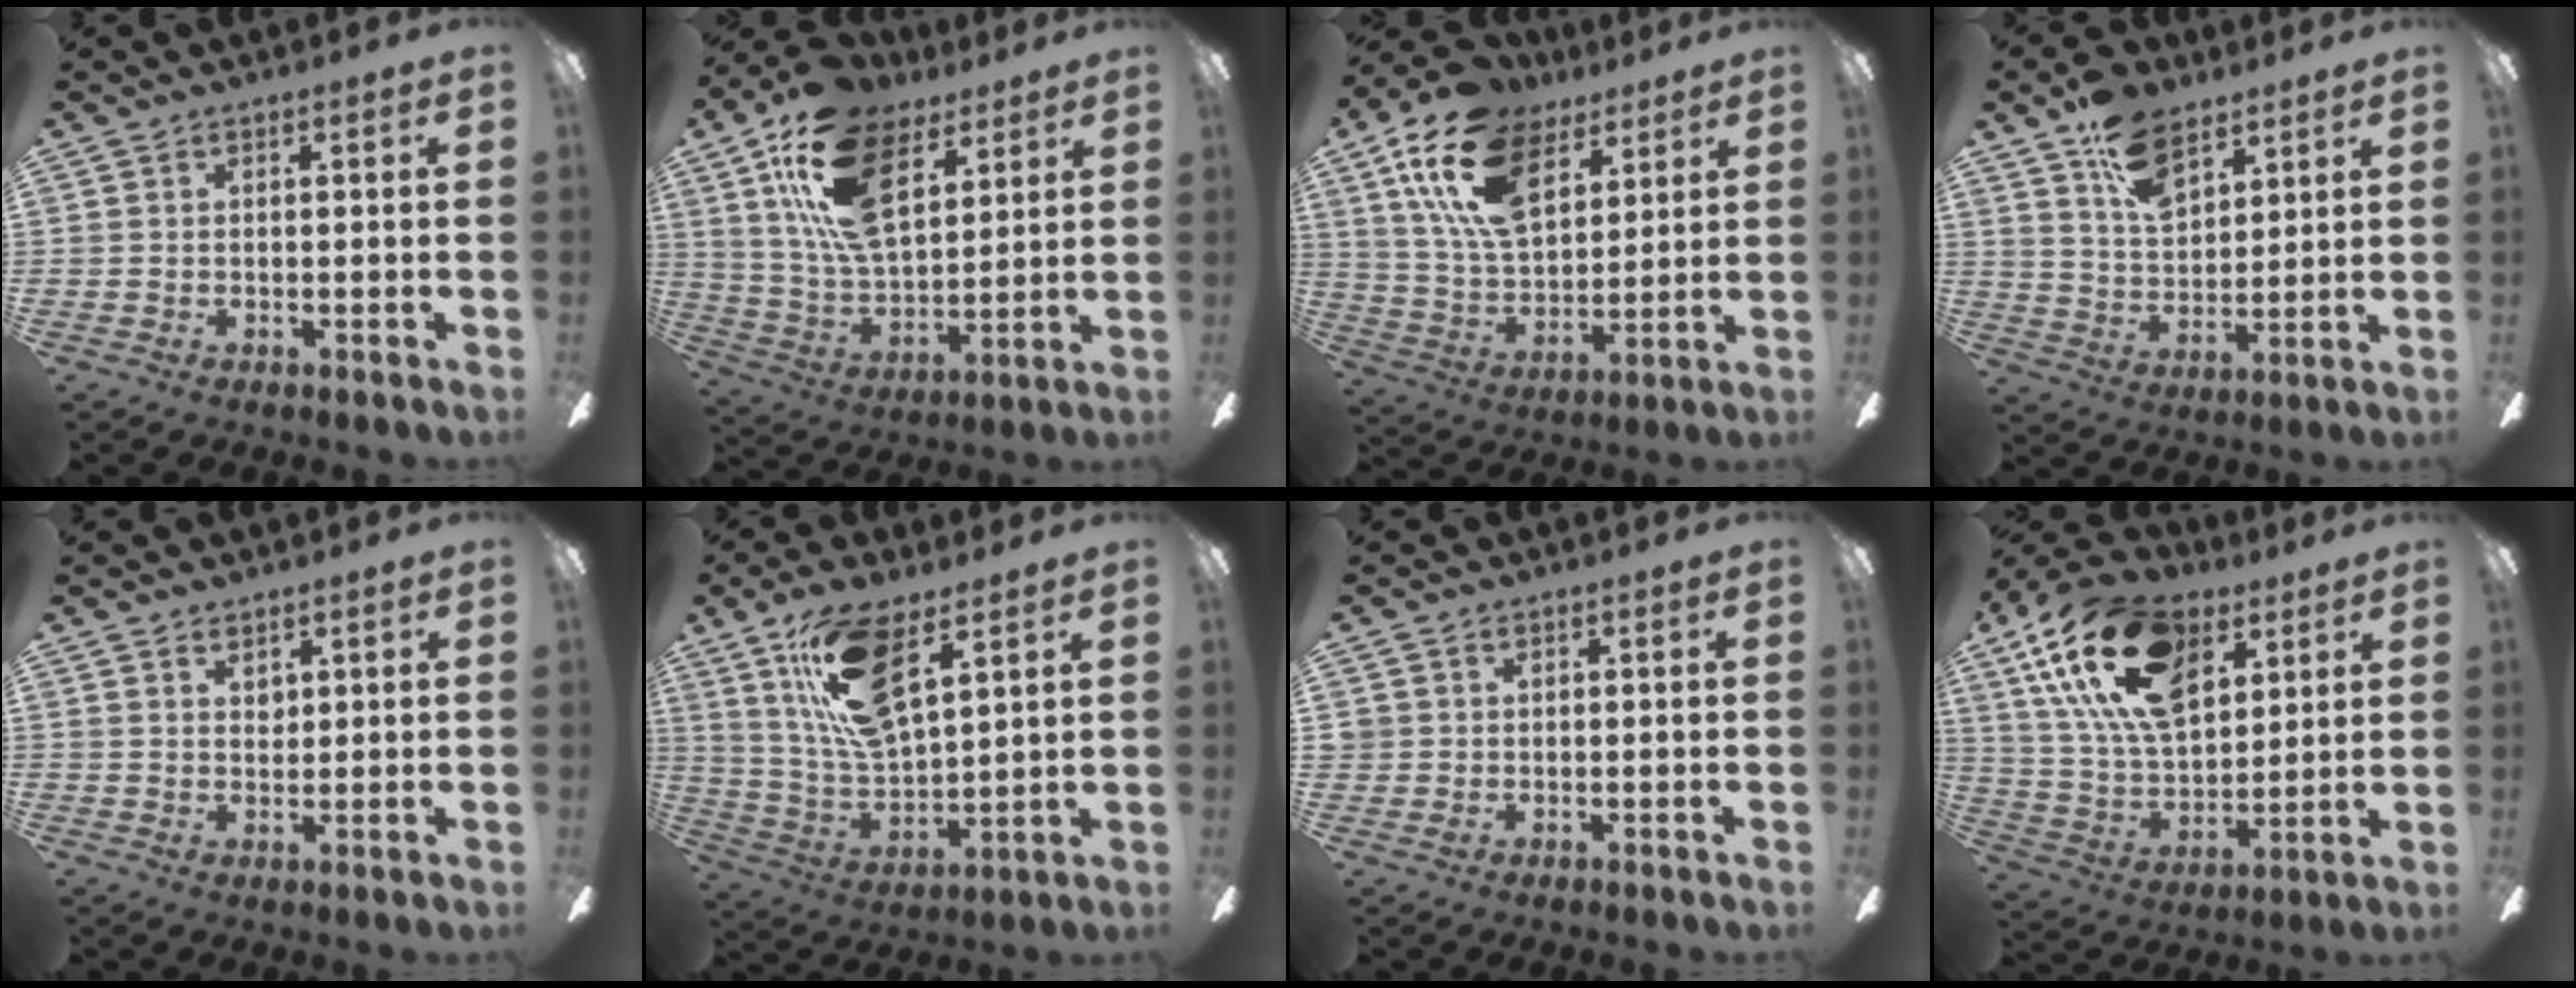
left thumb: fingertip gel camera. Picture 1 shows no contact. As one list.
[{"total": 21.3, "force": [11.6, 11.3, 13.8], "torque": [-0.295, -0.040, 0.208]}, {"total": 19.5, "force": [11.0, 11.0, 11.8], "torque": [-0.239, -0.035, 0.202]}, {"total": 12.3, "force": [7.8, 7.0, 6.4], "torque": [-0.106, -0.030, 0.144]}, {"total": 2.3, "force": [1.6, 1.5, 0.8], "torque": [0.000, -0.005, 0.027]}, {"total": 16.6, "force": [9.9, 6.4, 11.6], "torque": [-0.235, -0.024, 0.176]}, {"total": 1.9, "force": [0.4, 1.8, 0.4], "torque": [0.001, 0.001, 0.006]}, {"total": 23.1, "force": [11.7, 13.3, 14.8], "torque": [-0.289, -0.035, 0.211]}]